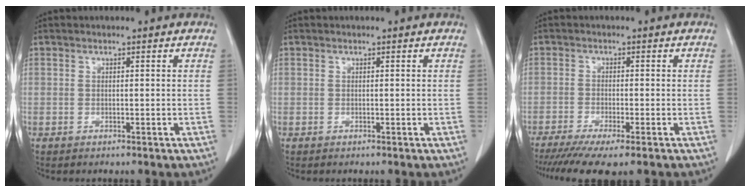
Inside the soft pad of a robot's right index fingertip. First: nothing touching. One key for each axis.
{"total": 0.0}
{"total": 9.0, "fx": -6.9, "fy": 0.8, "fz": 5.8, "tx": -0.088, "ty": -0.017, "tz": -0.111}